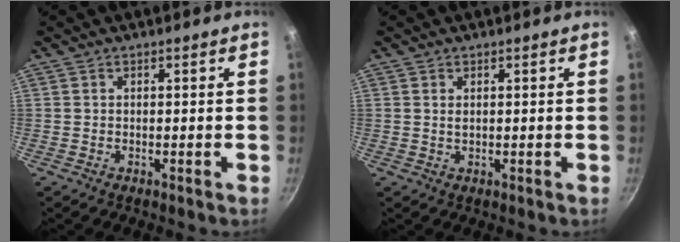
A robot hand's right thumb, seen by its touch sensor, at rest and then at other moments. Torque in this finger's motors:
{"motor_torque": [-0.43, 0.30, -0.16, 0.20, -0.04]}